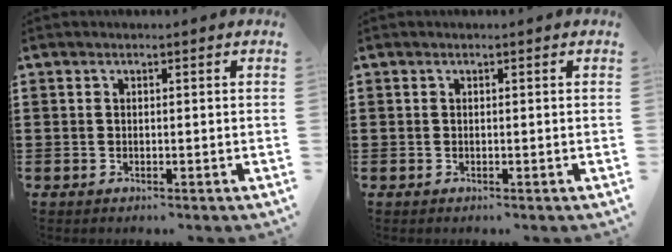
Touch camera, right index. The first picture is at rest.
{"total": 0.0}